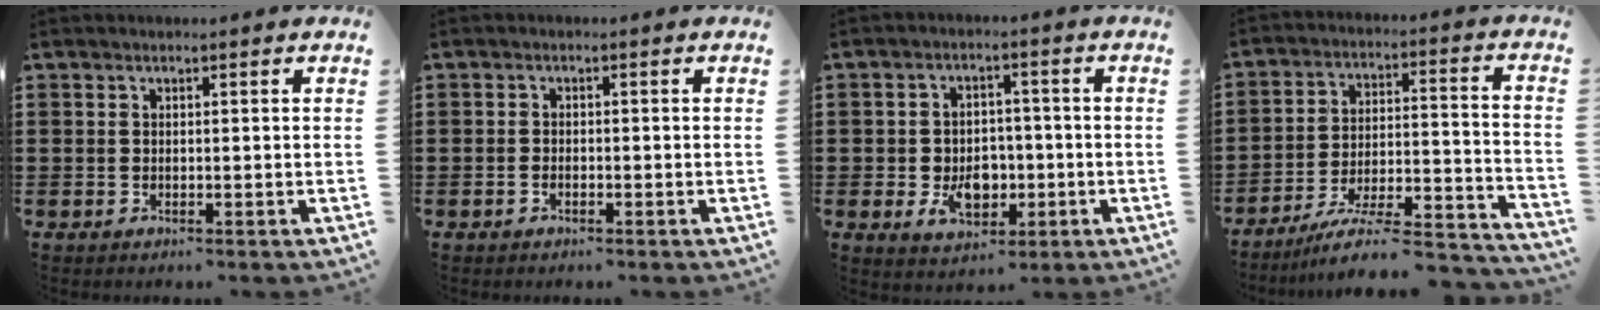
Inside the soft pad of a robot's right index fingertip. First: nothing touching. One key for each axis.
{"total": 0.9, "fx": -0.7, "fy": 0.4, "fz": 0.5, "tx": -0.012, "ty": -0.003, "tz": -0.013}
{"total": 6.4, "fx": -1.6, "fy": 4.6, "fz": 4.1, "tx": -0.068, "ty": 0.003, "tz": -0.030}
{"total": 8.4, "fx": -6.8, "fy": 1.1, "fz": 4.8, "tx": -0.078, "ty": 0.003, "tz": -0.133}